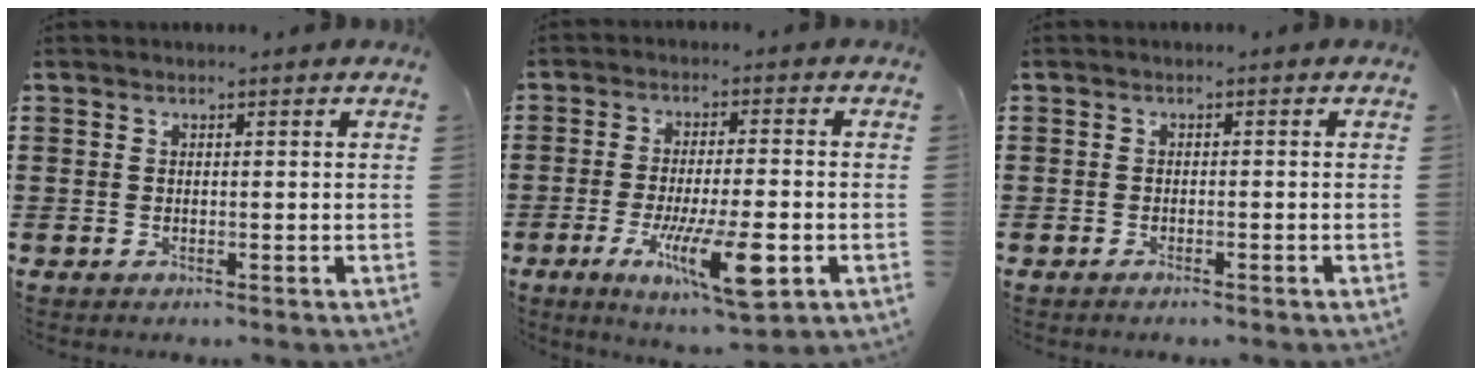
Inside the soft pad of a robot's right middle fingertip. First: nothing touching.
{"total": 10.5, "force": [-3.6, 2.6, 9.5], "torque": [-0.180, -0.010, -0.059]}
{"total": 0.6, "force": [-0.5, 0.0, 0.3], "torque": [-0.008, -0.002, -0.010]}